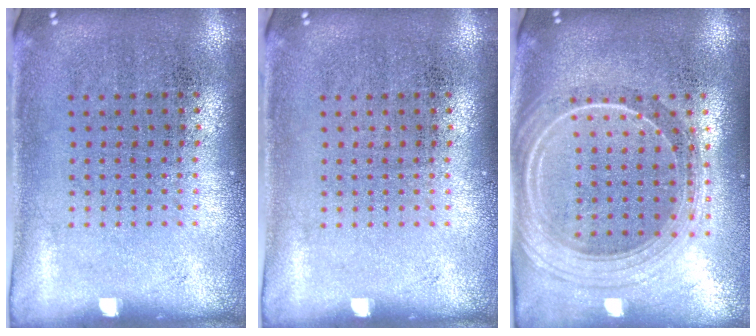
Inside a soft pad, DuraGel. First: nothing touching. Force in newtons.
{"total": 0.0}
{"total": 2.3, "press": 2.0, "slide": 1.2}